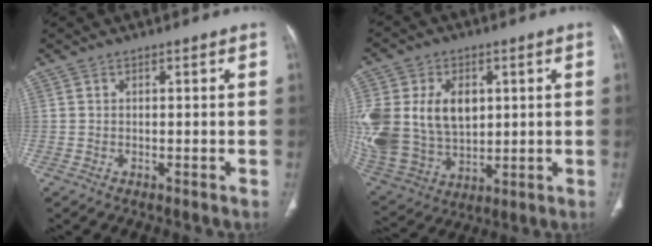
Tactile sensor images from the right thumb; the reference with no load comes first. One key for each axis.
{"total": 24.5, "fx": 4.4, "fy": 17.7, "fz": 16.3, "tx": -0.363, "ty": 0.010, "tz": 0.108}